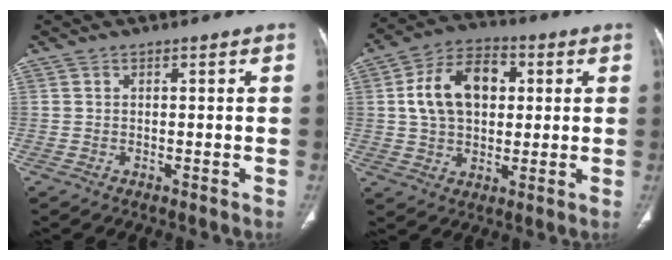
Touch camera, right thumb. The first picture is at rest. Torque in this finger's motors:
{"motor_torque": [1.03, 2.20, 1.22, -0.15, 0.15]}